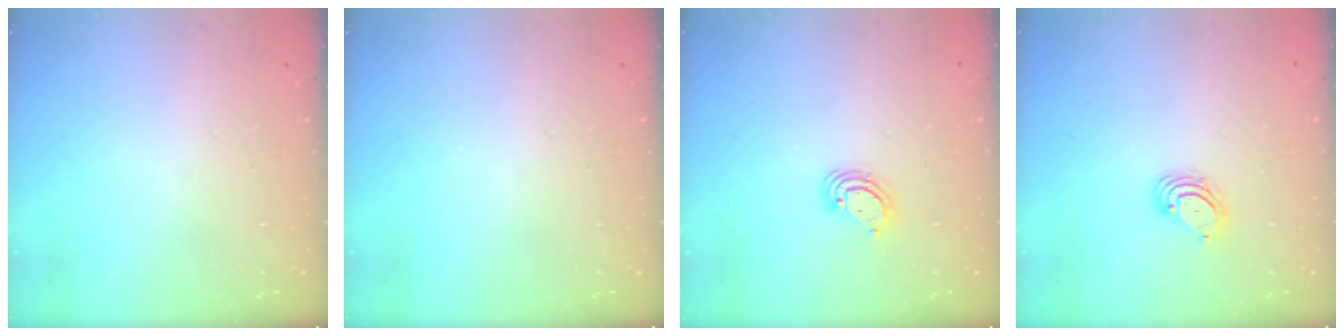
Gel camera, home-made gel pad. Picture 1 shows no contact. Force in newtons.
{"total": 0.0}
{"total": 3.6, "press": 3.6, "slide": 0.3}
{"total": 4.0, "press": 4.0, "slide": 0.5}